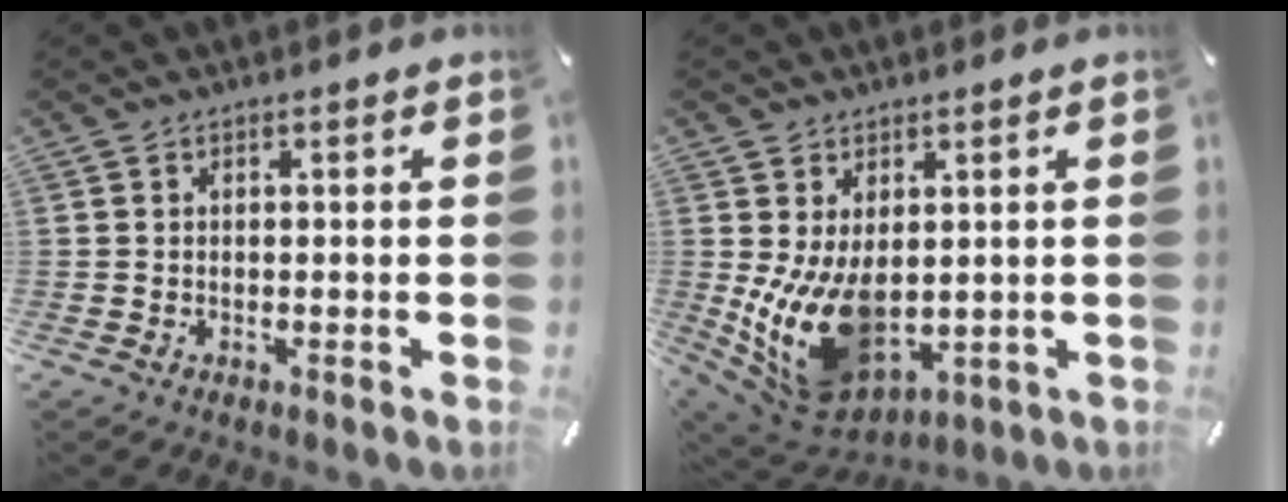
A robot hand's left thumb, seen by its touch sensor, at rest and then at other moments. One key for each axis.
{"total": 14.2, "fx": -0.5, "fy": 9.7, "fz": 10.4, "tx": -0.204, "ty": -0.019, "tz": 0.002}